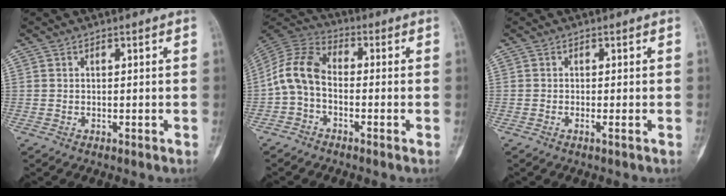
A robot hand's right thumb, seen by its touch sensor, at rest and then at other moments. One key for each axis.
{"total": 8.8, "fx": -1.6, "fy": 5.5, "fz": 6.7, "tx": -0.130, "ty": 0.029, "tz": -0.048}
{"total": 0.6, "fx": -0.3, "fy": -0.1, "fz": 0.5, "tx": -0.012, "ty": 0.000, "tz": -0.006}